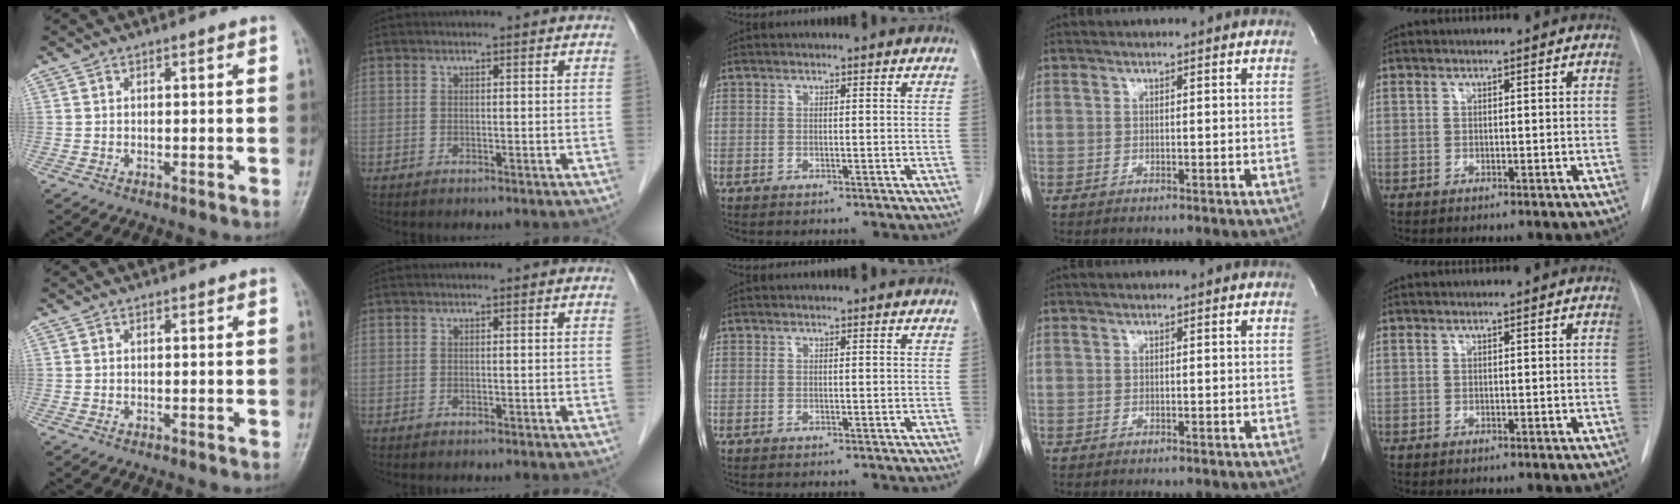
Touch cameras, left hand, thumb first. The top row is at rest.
{}